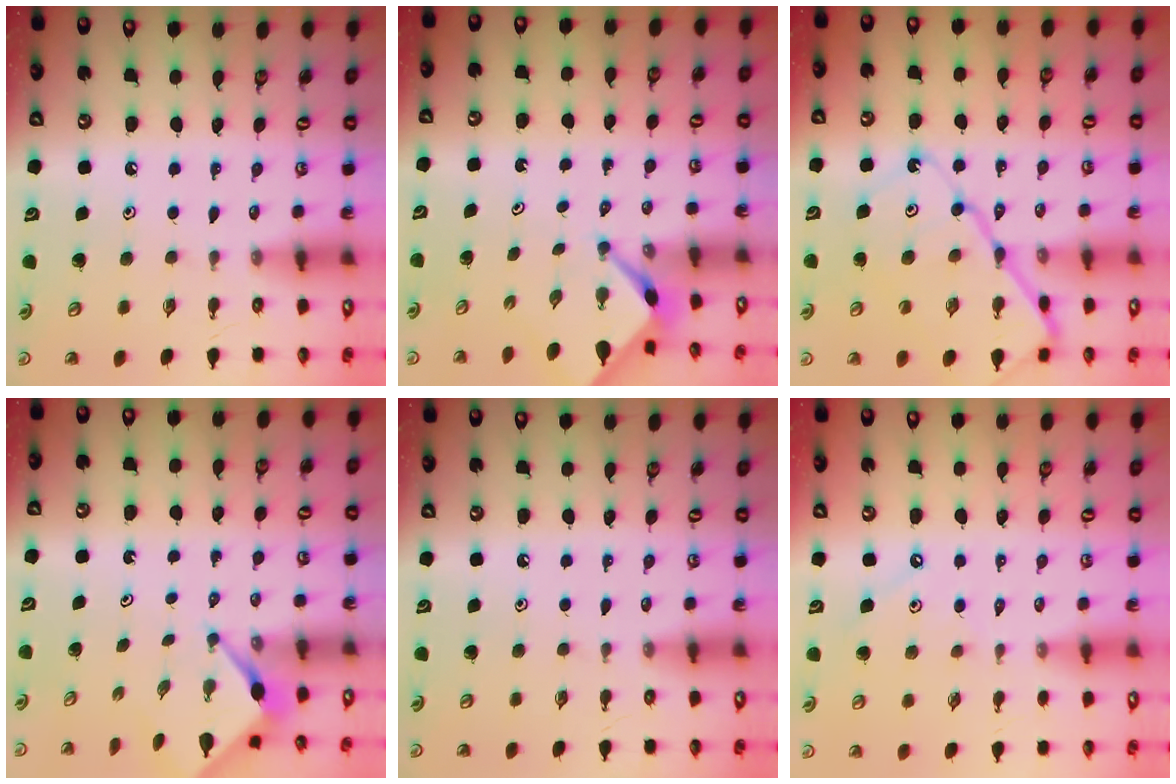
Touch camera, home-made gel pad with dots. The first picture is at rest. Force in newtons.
{"total": 2.5, "press": 2.5, "slide": 0.3}
{"total": 15.4, "press": 15.3, "slide": 1.5}
{"total": 3.1, "press": 3.0, "slide": 0.3}
{"total": 0.0}
{"total": 3.3, "press": 3.2, "slide": 0.3}